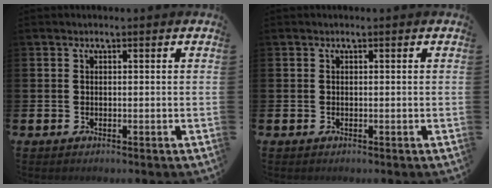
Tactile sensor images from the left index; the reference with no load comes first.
{"total": 0.0}